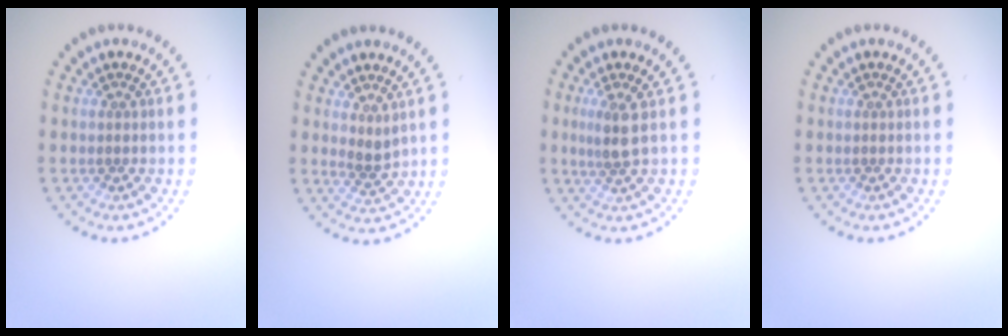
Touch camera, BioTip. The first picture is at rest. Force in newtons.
{"total": 1.4, "press": 1.1, "slide": 0.9}
{"total": 2.2, "press": 1.6, "slide": 1.4}
{"total": 0.0}